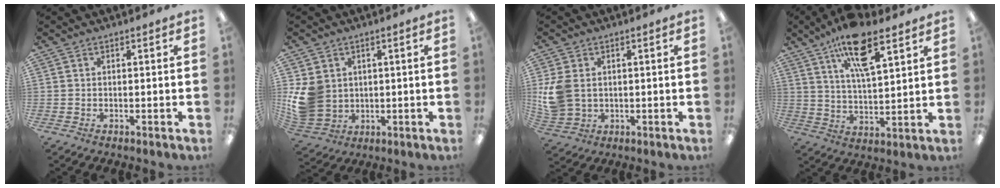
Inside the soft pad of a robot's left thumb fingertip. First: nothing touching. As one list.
[{"total": 9.7, "force": [1.4, 8.5, 4.3], "torque": [-0.108, 0.002, 0.031]}, {"total": 8.0, "force": [1.0, 6.3, 4.8], "torque": [-0.109, 0.007, 0.022]}, {"total": 14.8, "force": [9.5, 5.1, 10.1], "torque": [-0.174, -0.033, 0.161]}]